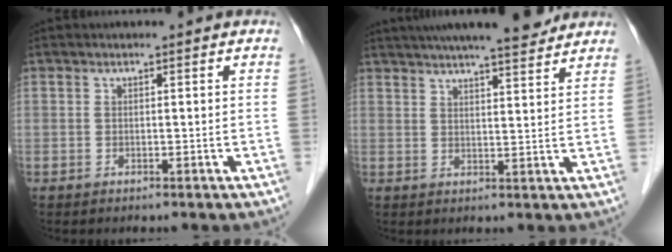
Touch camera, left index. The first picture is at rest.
{"total": 14.0, "force": [12.3, 1.3, 6.7], "torque": [-0.109, 0.020, 0.172]}